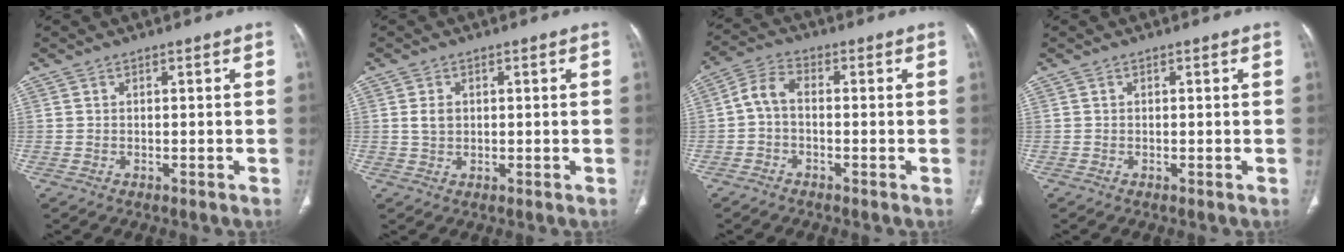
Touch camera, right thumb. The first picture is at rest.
{"total": 2.6, "force": [0.5, 1.9, 1.6], "torque": [-0.025, 0.002, 0.013]}
{"total": 4.8, "force": [-0.8, 2.8, 3.8], "torque": [-0.076, 0.021, -0.027]}
{"total": 0.0}